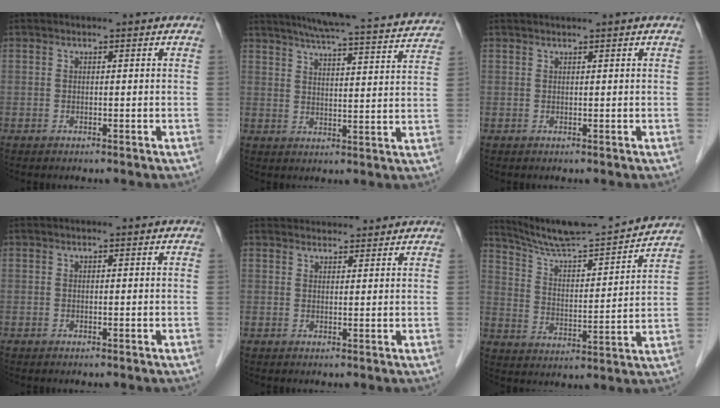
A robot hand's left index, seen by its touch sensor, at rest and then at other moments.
{"total": 20.3, "force": [18.7, 1.2, 7.9], "torque": [-0.118, -0.007, 0.233]}
{"total": 1.1, "force": [0.9, -0.3, 0.5], "torque": [-0.010, 0.009, 0.024]}
{"total": 0.0}
{"total": 6.3, "force": [6.1, 1.3, 0.7], "torque": [-0.006, 0.031, 0.080]}
{"total": 16.5, "force": [15.7, -0.1, 5.1], "torque": [-0.095, -0.005, 0.245]}